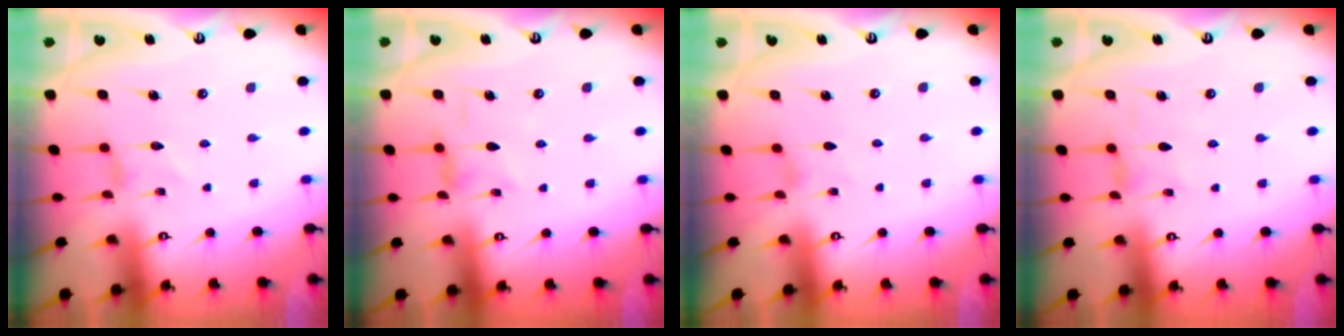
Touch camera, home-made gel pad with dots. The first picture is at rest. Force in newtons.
{"total": 2.2, "press": 2.1, "slide": 0.5}
{"total": 0.5, "press": 0.5, "slide": 0.2}
{"total": 0.6, "press": 0.6, "slide": 0.2}